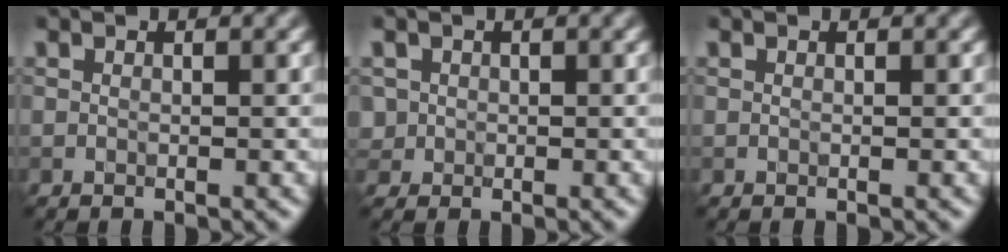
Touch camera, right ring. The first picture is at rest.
{"total": 1.4, "force": [0.1, 1.3, 0.1], "torque": [0.007, -0.004, 0.003]}
{"total": 0.0}